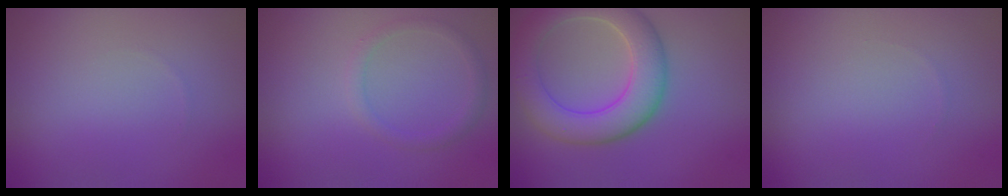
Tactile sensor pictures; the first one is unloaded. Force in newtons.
{"total": 1.4, "press": 1.4, "slide": 0.2}
{"total": 6.8, "press": 6.7, "slide": 0.3}
{"total": 0.0}